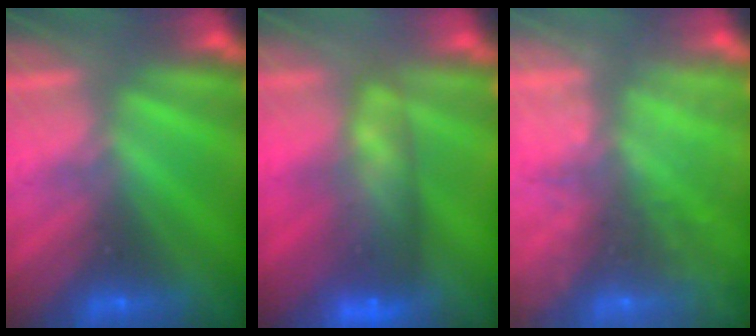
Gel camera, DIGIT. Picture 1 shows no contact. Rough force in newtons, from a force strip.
{"total": 9.9}
{"total": 8.7}